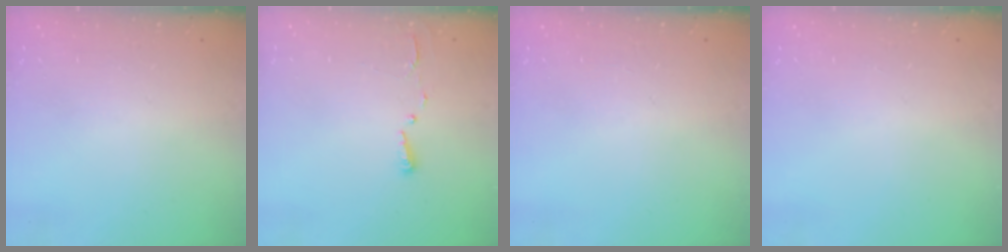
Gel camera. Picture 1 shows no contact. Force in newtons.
{"total": 2.7, "press": 2.7, "slide": 0.4}
{"total": 0.0}
{"total": 0.0}